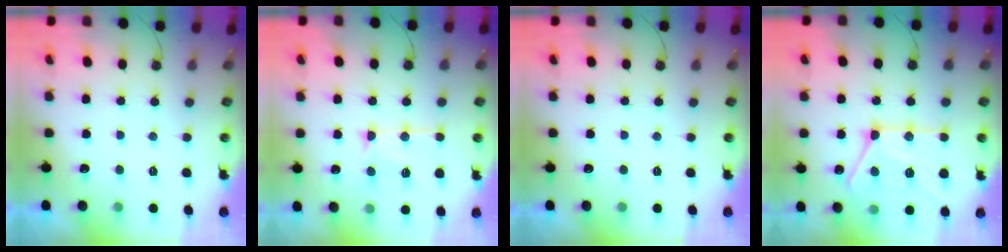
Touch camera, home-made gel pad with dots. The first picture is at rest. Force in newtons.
{"total": 13.5, "press": 13.5, "slide": 1.3}
{"total": 0.0}
{"total": 17.0, "press": 17.0, "slide": 1.0}